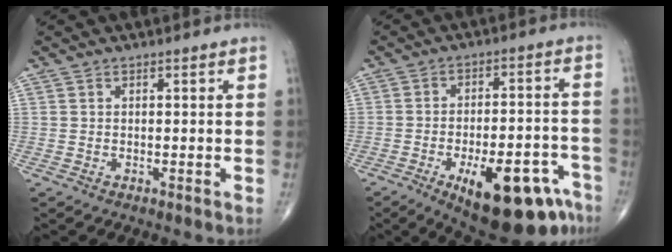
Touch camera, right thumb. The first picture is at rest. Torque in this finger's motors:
{"motor_torque": [2.05, 1.85, 1.11, -1.29, 0.42]}